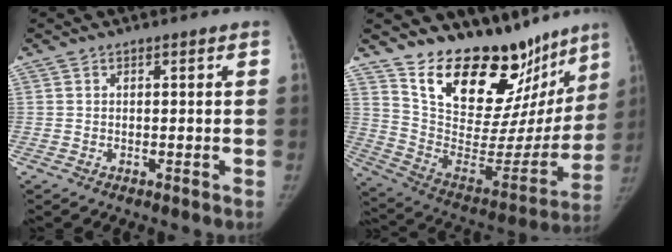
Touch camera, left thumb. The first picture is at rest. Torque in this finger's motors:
{"motor_torque": [0.79, -0.35, 1.45, -1.32, 0.26]}